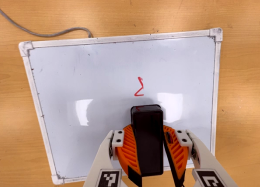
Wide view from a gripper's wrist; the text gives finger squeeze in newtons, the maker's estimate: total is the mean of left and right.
{"total": 10.7, "left": 10.5, "right": 10.9}